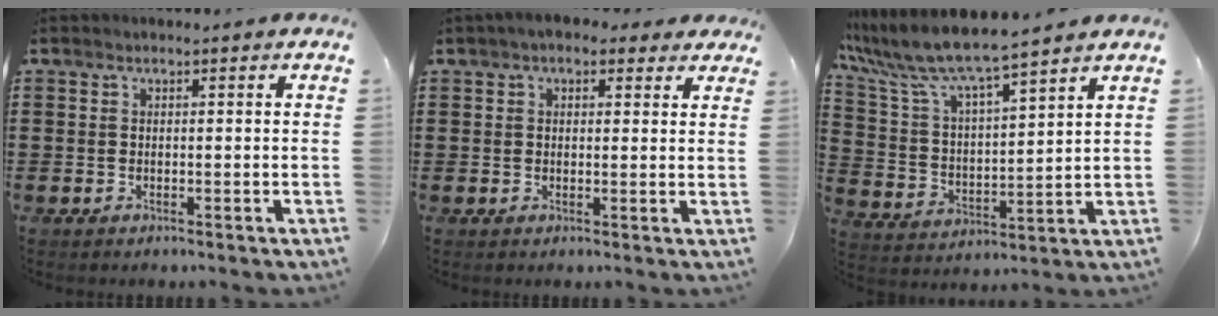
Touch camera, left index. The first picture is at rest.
{"total": 3.1, "force": [2.2, 1.6, 1.6], "torque": [-0.032, 0.001, 0.037]}
{"total": 7.7, "force": [6.9, 0.4, 3.4], "torque": [-0.098, -0.039, 0.115]}